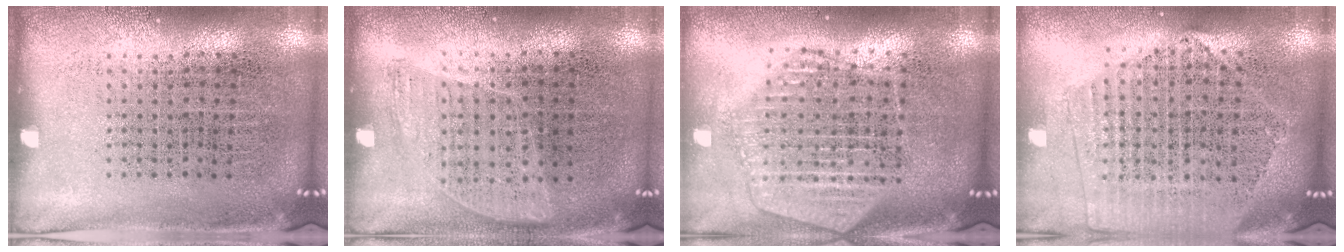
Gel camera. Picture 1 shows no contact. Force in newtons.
{"total": 0.5, "press": 0.4, "slide": 0.4}
{"total": 2.0, "press": 1.8, "slide": 0.8}
{"total": 2.0, "press": 1.8, "slide": 0.9}